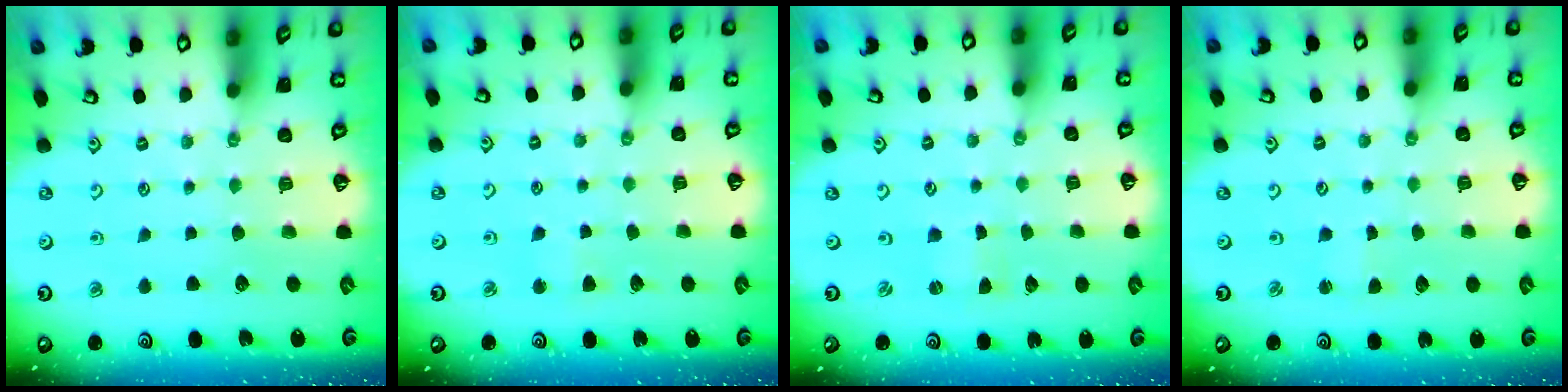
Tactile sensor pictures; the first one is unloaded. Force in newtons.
{"total": 2.0, "press": 2.0, "slide": 0.4}
{"total": 0.0}
{"total": 1.0, "press": 0.9, "slide": 0.1}